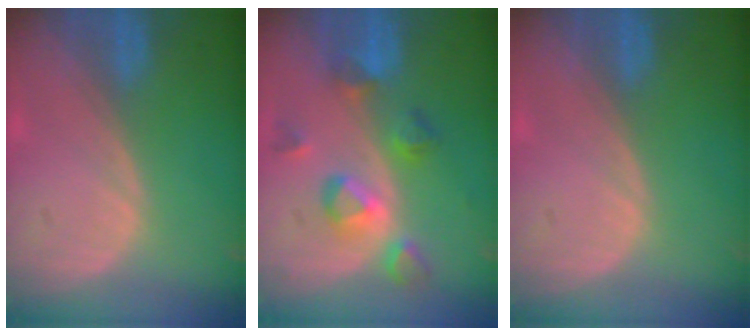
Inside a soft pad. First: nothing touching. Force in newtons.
{"total": 6.6, "press": 6.6, "slide": 0.7}
{"total": 0.0}